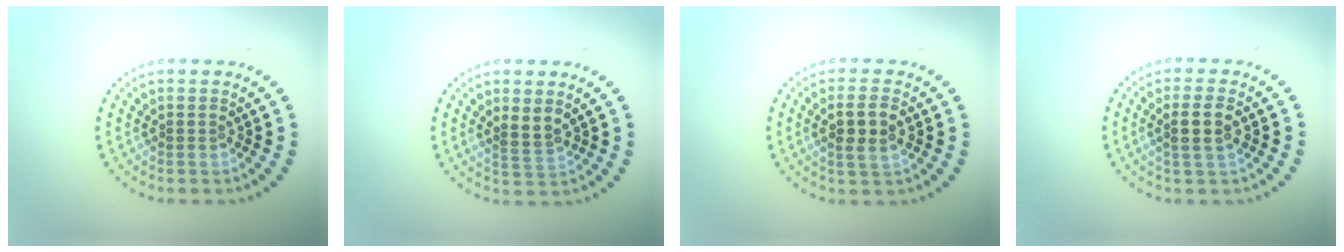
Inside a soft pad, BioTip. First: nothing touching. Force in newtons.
{"total": 1.8, "press": 1.5, "slide": 0.9}
{"total": 2.7, "press": 2.6, "slide": 0.6}
{"total": 2.5, "press": 2.3, "slide": 0.9}